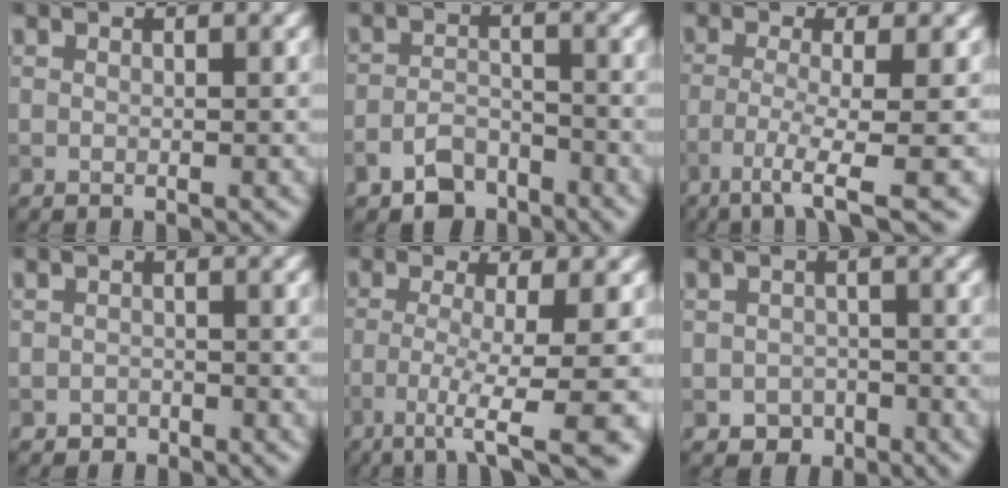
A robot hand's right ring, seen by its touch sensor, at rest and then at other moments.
{"total": 3.7, "force": [-2.8, 2.0, 1.4], "torque": [-0.021, -0.001, -0.058]}
{"total": 5.0, "force": [-2.4, 0.6, 4.3], "torque": [-0.074, -0.004, -0.052]}
{"total": 0.9, "force": [-0.7, 0.5, -0.1], "torque": [0.008, 0.004, -0.013]}
{"total": 8.2, "force": [-4.0, 1.6, 7.0], "torque": [-0.100, -0.008, -0.071]}
{"total": 2.0, "force": [-1.1, 1.6, 0.4], "torque": [0.005, 0.000, -0.023]}